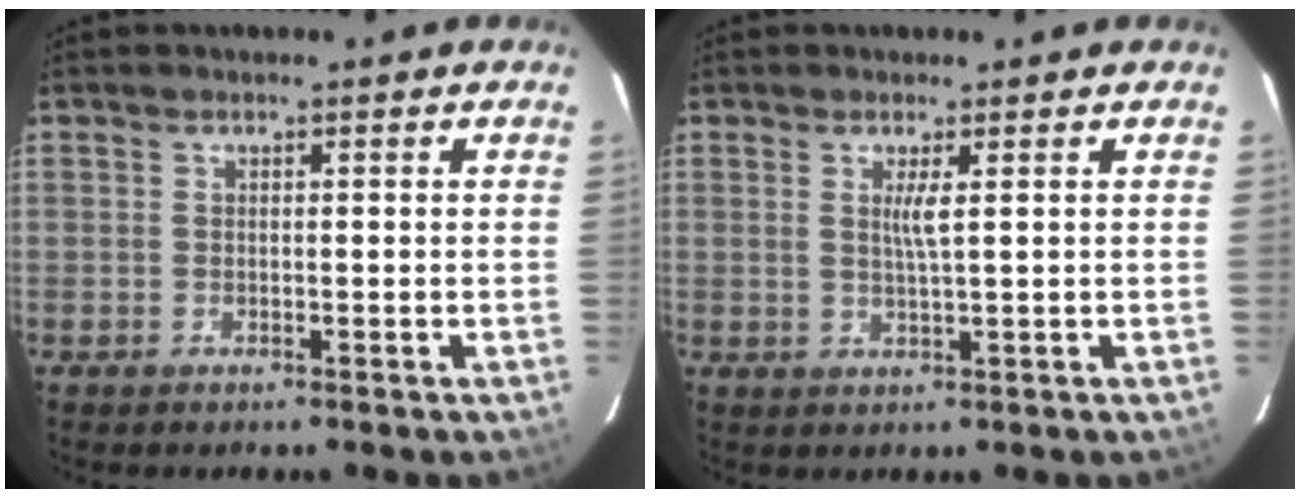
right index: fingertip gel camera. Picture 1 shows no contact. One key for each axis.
{"total": 2.4, "fx": 0.8, "fy": -0.4, "fz": 2.2, "tx": -0.039, "ty": -0.005, "tz": 0.014}